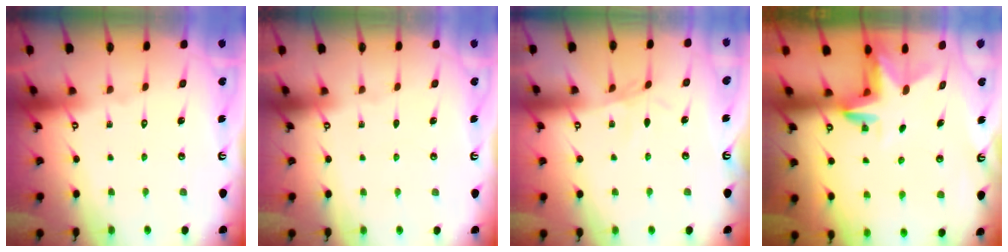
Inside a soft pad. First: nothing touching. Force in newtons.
{"total": 0.0}
{"total": 1.9, "press": 1.9, "slide": 0.5}
{"total": 3.2, "press": 3.2, "slide": 0.2}